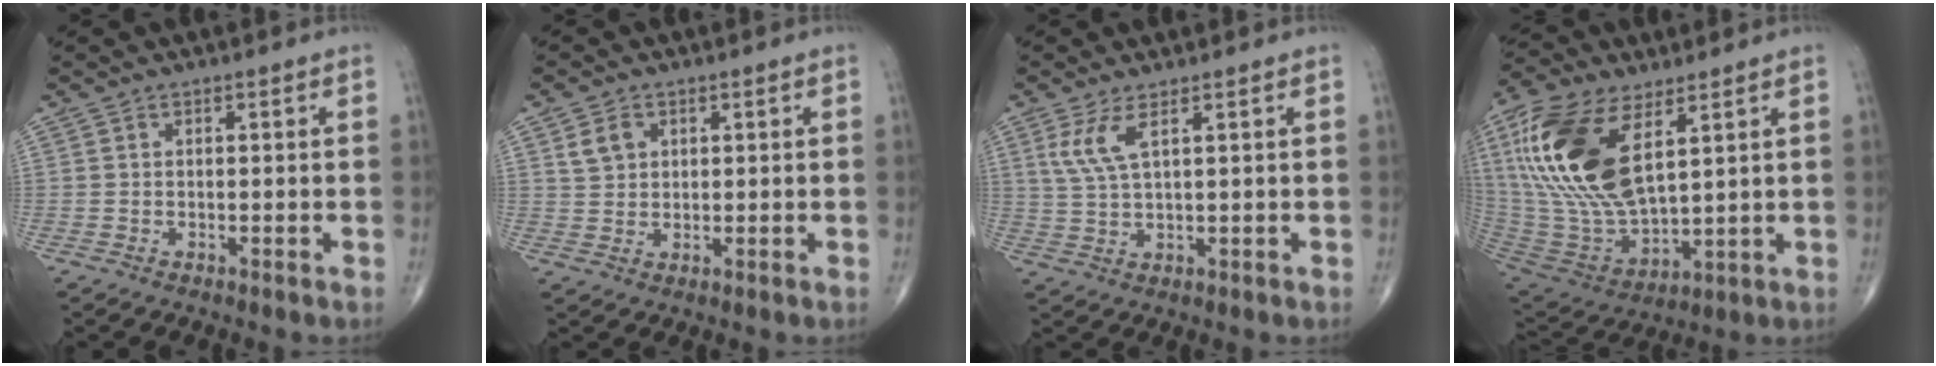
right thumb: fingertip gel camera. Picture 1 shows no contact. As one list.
[{"total": 3.8, "force": [1.6, 3.0, 1.9], "torque": [-0.023, -0.004, 0.033]}, {"total": 5.0, "force": [2.3, 1.3, 4.2], "torque": [-0.103, -0.008, 0.057]}, {"total": 23.6, "force": [8.4, 11.3, 18.9], "torque": [-0.398, -0.030, 0.167]}]